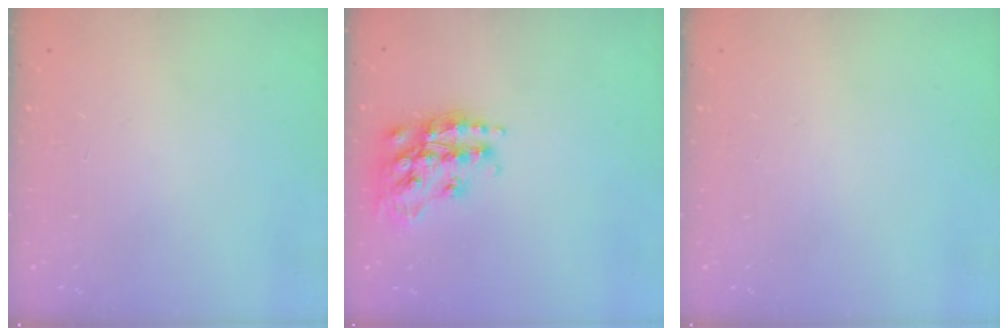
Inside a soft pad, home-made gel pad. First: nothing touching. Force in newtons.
{"total": 17.2, "press": 17.2, "slide": 1.2}
{"total": 0.0}